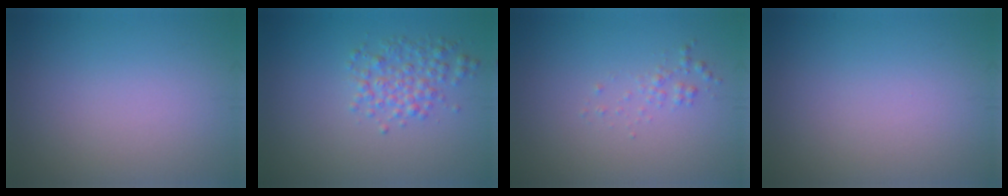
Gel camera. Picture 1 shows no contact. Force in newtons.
{"total": 2.6, "press": 2.6, "slide": 0.0}
{"total": 0.9, "press": 0.9, "slide": 0.0}
{"total": 0.0}